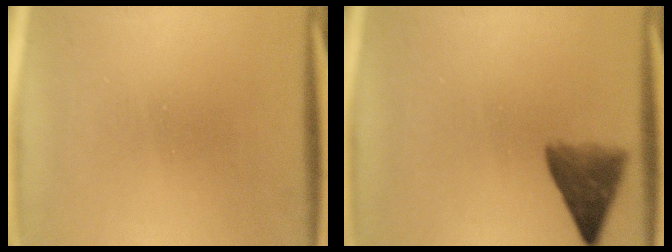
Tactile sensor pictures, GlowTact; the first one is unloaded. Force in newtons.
{"total": 5.8}